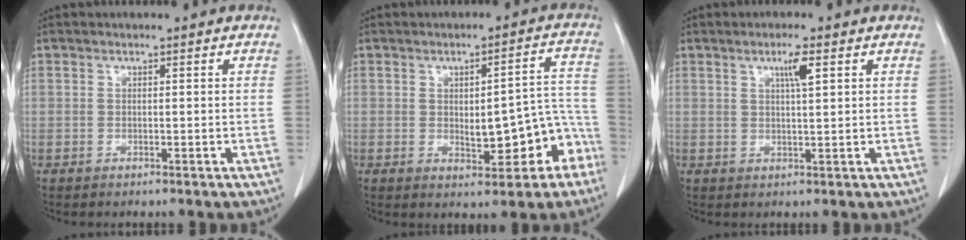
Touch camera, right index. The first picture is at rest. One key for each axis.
{"total": 9.4, "fx": -3.0, "fy": 3.3, "fz": 8.2, "tx": -0.088, "ty": 0.033, "tz": -0.030}
{"total": 3.3, "fx": 1.6, "fy": 0.0, "fz": 2.9, "tx": -0.051, "ty": -0.002, "tz": 0.027}